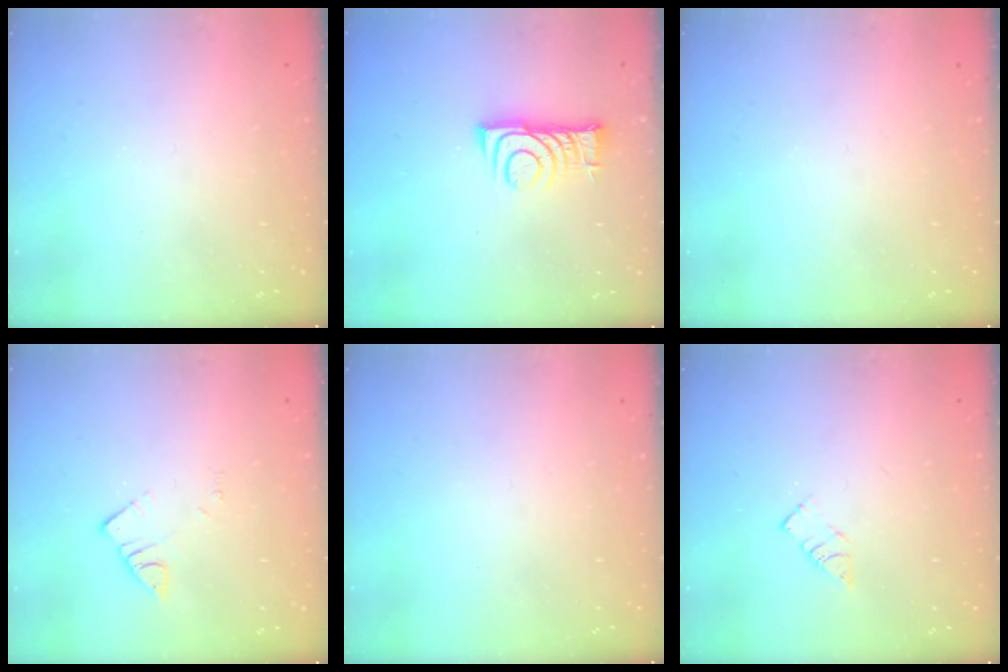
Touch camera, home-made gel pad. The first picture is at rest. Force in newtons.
{"total": 8.3, "press": 8.3, "slide": 0.8}
{"total": 0.0}
{"total": 3.5, "press": 3.5, "slide": 0.2}
{"total": 0.0}
{"total": 3.6, "press": 3.6, "slide": 0.4}